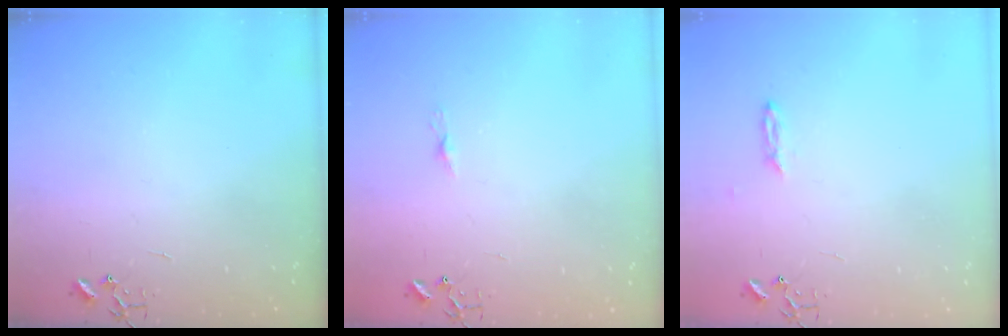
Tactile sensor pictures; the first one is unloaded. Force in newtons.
{"total": 3.8, "press": 3.7, "slide": 0.3}
{"total": 2.3, "press": 2.2, "slide": 0.4}